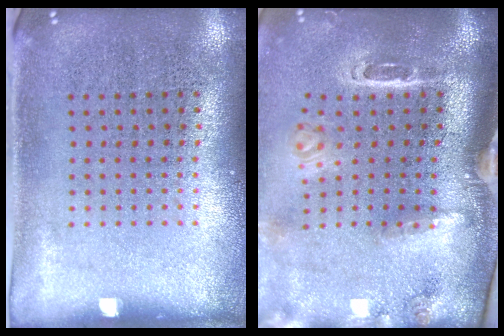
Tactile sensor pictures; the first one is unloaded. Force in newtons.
{"total": 3.2, "press": 2.1, "slide": 2.4}